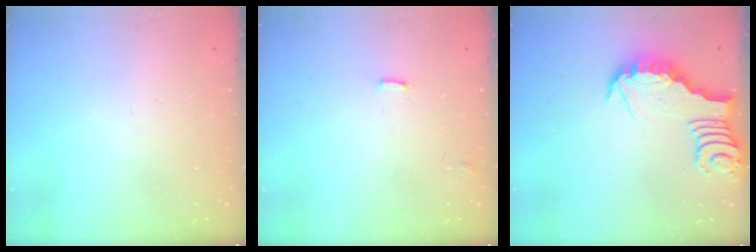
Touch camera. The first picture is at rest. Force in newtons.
{"total": 1.2, "press": 1.2, "slide": 0.1}
{"total": 3.6, "press": 3.6, "slide": 0.2}